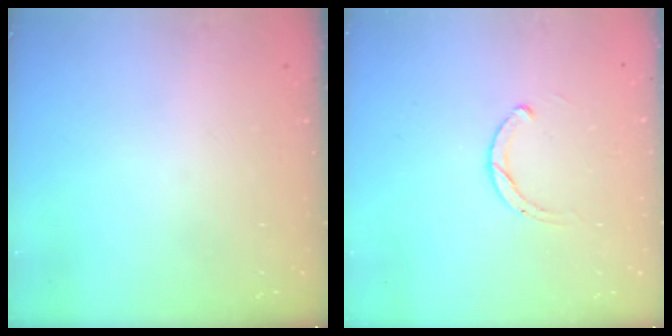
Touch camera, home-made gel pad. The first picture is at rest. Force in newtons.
{"total": 1.9, "press": 1.9, "slide": 0.2}